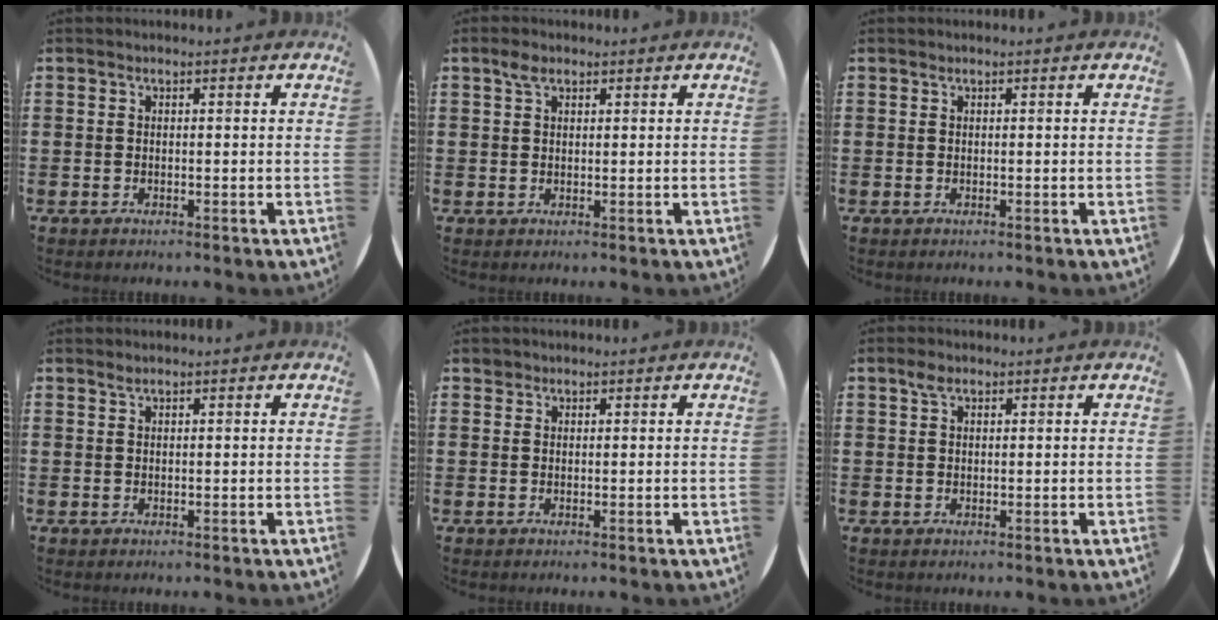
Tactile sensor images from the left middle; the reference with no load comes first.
{"total": 2.0, "force": [1.4, 1.1, 1.0], "torque": [-0.013, 0.004, 0.023]}
{"total": 0.0}
{"total": 0.6, "force": [0.6, 0.0, 0.3], "torque": [-0.005, 0.000, 0.011]}
{"total": 0.9, "force": [0.7, 0.4, 0.0], "torque": [0.007, 0.000, 0.013]}
{"total": 1.7, "force": [1.1, 0.9, 0.8], "torque": [-0.011, 0.003, 0.019]}